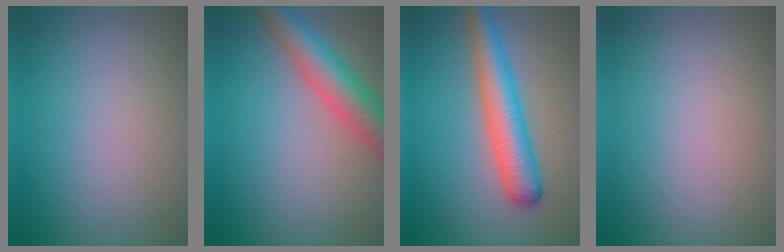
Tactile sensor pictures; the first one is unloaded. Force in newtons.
{"total": 6.5, "press": 6.5, "slide": 0.5}
{"total": 5.9, "press": 5.9, "slide": 0.2}
{"total": 0.0}